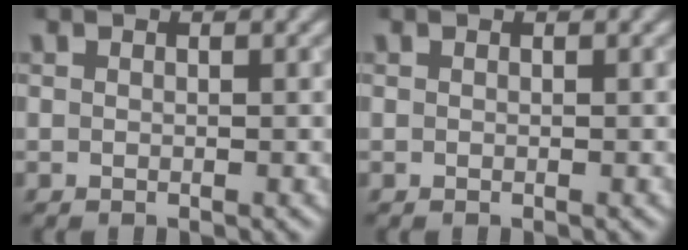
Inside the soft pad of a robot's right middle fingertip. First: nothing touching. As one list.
[{"total": 0.0}]